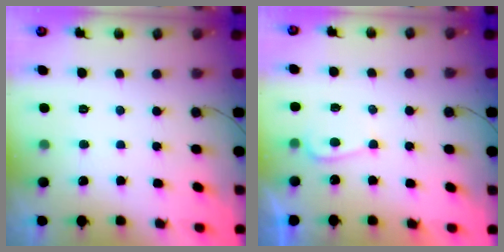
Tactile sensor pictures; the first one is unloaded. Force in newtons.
{"total": 4.3, "press": 4.2, "slide": 0.5}